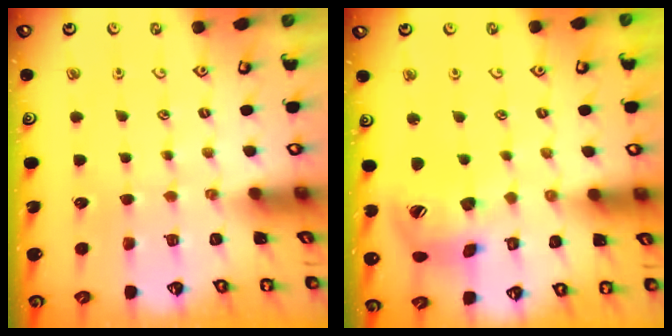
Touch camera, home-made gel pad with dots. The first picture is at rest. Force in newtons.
{"total": 16.3, "press": 16.2, "slide": 2.2}